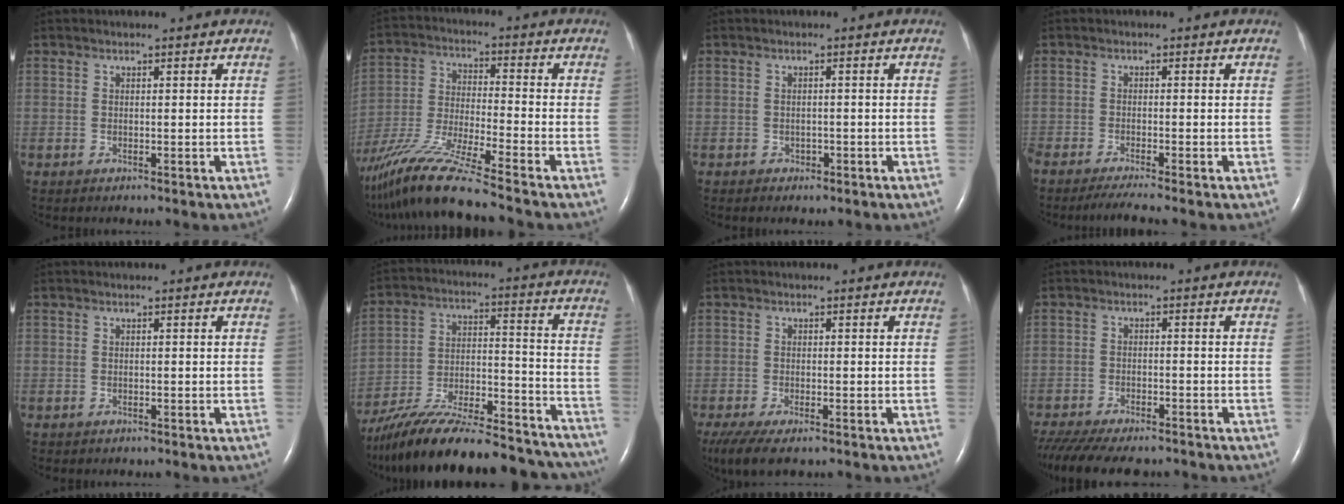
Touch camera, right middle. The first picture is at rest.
{"total": 16.2, "force": [-13.2, -0.8, 9.3], "torque": [-0.206, -0.039, -0.250]}
{"total": 1.1, "force": [-0.6, 0.8, 0.3], "torque": [-0.006, 0.003, -0.007]}
{"total": 4.3, "force": [-3.6, -0.5, 2.4], "torque": [-0.042, -0.012, -0.062]}
{"total": 0.0}
{"total": 31.8, "force": [-27.8, 6.8, 13.8], "torque": [-0.207, -0.015, -0.403]}
{"total": 6.6, "force": [-4.6, 2.0, 4.3], "torque": [-0.078, -0.019, -0.075]}
{"total": 15.2, "force": [-13.0, 4.2, 6.7], "torque": [-0.159, -0.021, -0.186]}